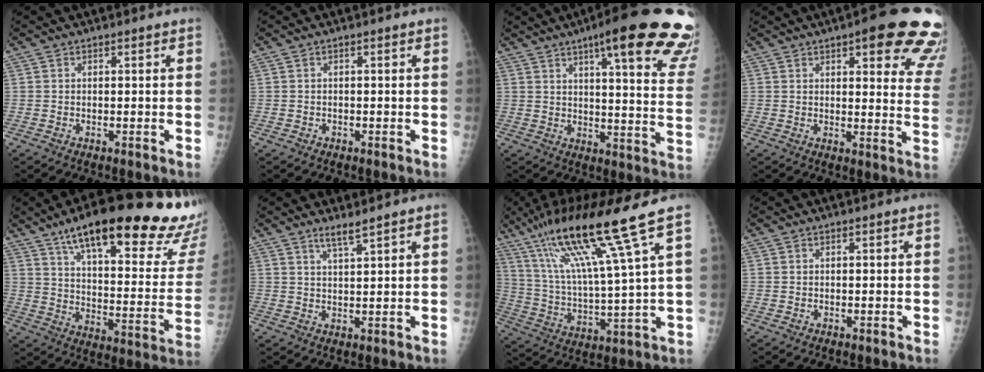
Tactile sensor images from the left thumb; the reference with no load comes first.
{"total": 0.5, "force": [-0.3, 0.4, 0.1], "torque": [0.000, 0.003, -0.005]}
{"total": 25.7, "force": [16.8, 4.0, 19.1], "torque": [-0.209, -0.063, 0.207]}
{"total": 18.8, "force": [11.5, 5.3, 13.9], "torque": [-0.128, -0.039, 0.123]}
{"total": 32.8, "force": [21.2, 8.5, 23.5], "torque": [-0.276, -0.050, 0.298]}
{"total": 2.9, "force": [2.3, -0.3, 1.7], "torque": [-0.036, -0.018, 0.047]}
{"total": 18.0, "force": [11.0, 0.0, 14.2], "torque": [-0.264, -0.036, 0.199]}
{"total": 0.0}